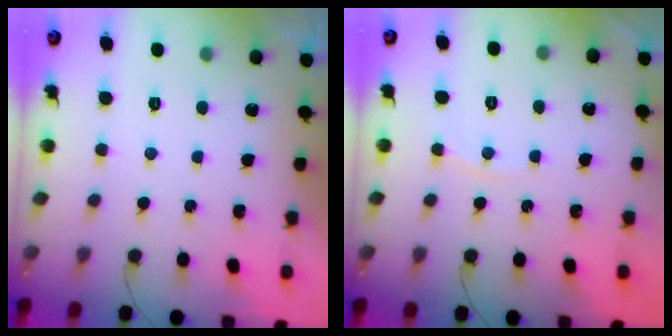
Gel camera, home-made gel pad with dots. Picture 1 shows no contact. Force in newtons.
{"total": 3.4, "press": 3.4, "slide": 0.5}